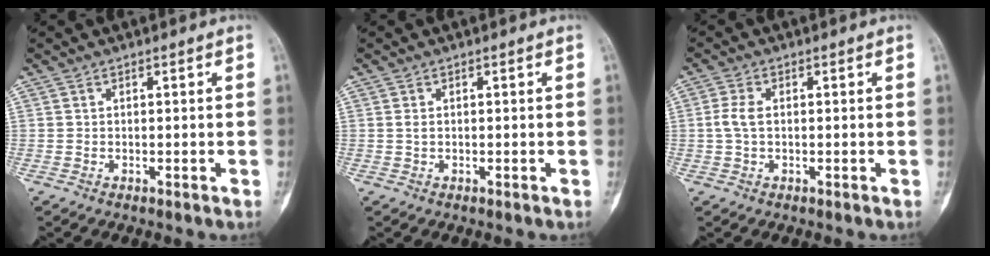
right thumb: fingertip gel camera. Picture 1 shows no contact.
{"total": 0.6, "force": [0.1, 0.4, 0.5], "torque": [-0.010, 0.000, 0.000]}
{"total": 3.2, "force": [0.1, 1.8, 2.6], "torque": [-0.066, 0.005, -0.002]}